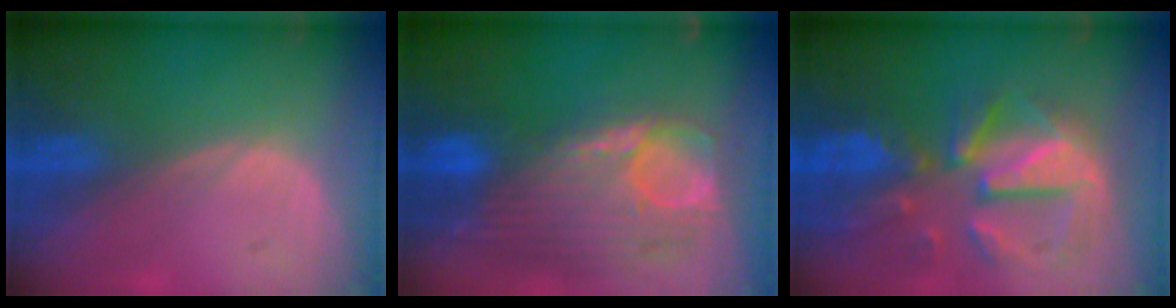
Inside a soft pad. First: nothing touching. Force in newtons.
{"total": 12.7, "press": 10.7, "slide": 6.9}
{"total": 11.9, "press": 10.4, "slide": 5.7}